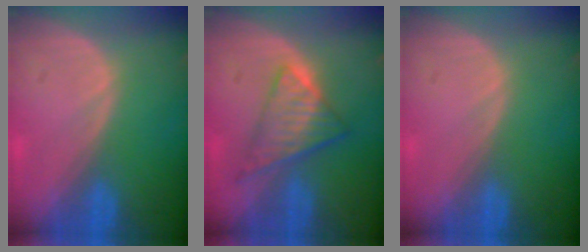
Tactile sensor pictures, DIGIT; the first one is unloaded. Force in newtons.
{"total": 7.2, "press": 6.3, "slide": 3.6}
{"total": 0.0}